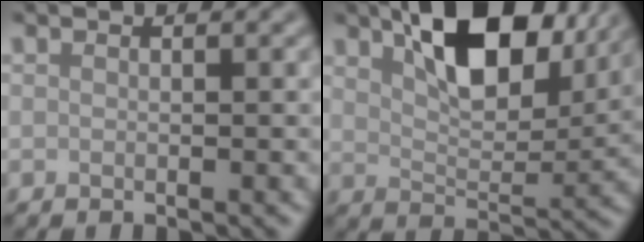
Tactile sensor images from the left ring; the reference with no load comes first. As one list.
[{"total": 10.4, "force": [5.5, 4.6, 7.6], "torque": [-0.123, 0.010, 0.093]}]